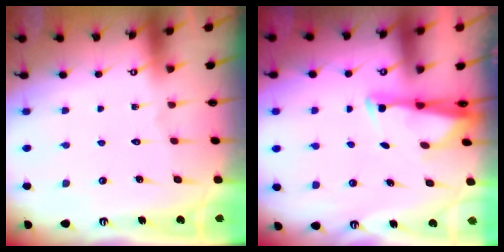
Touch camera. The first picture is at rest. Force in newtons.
{"total": 2.7, "press": 2.6, "slide": 0.8}